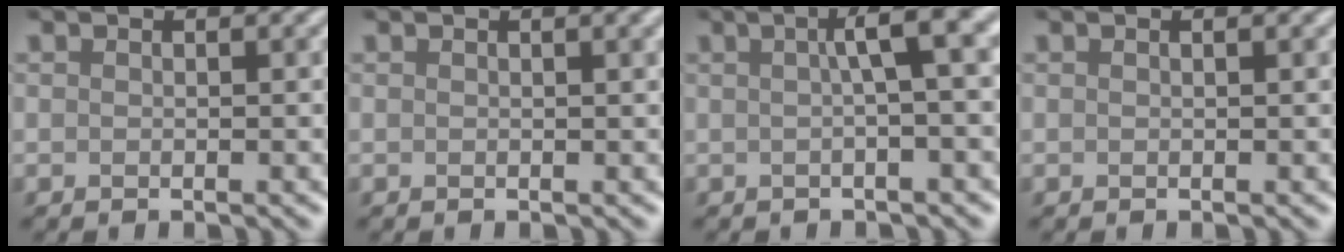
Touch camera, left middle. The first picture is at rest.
{"total": 2.6, "force": [1.1, 1.0, 2.1], "torque": [-0.015, 0.001, 0.005]}
{"total": 4.7, "force": [0.8, 0.9, 4.5], "torque": [-0.058, 0.013, 0.006]}
{"total": 0.7, "force": [0.3, 0.2, 0.5], "torque": [-0.006, -0.003, -0.004]}